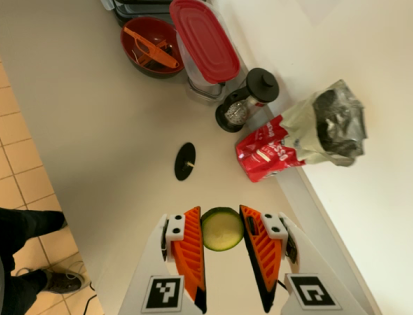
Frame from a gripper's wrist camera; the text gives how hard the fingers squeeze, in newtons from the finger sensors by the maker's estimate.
{"total": 9.1, "left": 9.4, "right": 8.8}